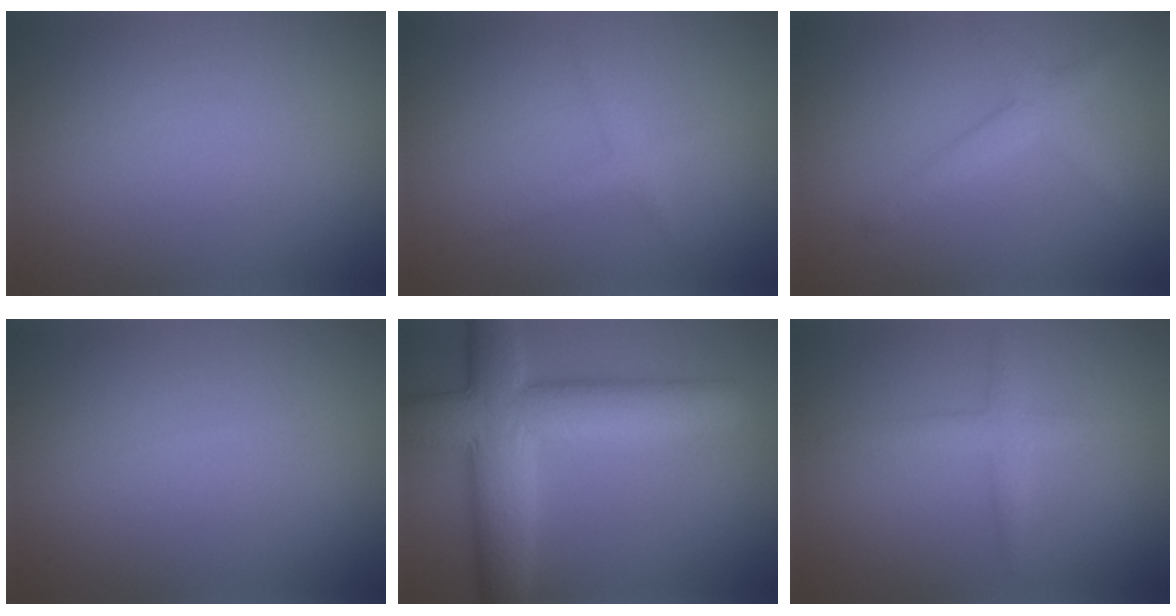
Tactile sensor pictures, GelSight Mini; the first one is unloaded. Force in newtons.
{"total": 1.4, "press": 1.4, "slide": 0.0}
{"total": 2.4, "press": 2.4, "slide": 0.2}
{"total": 0.0}
{"total": 10.0, "press": 10.0, "slide": 0.5}
{"total": 2.2, "press": 2.2, "slide": 0.1}